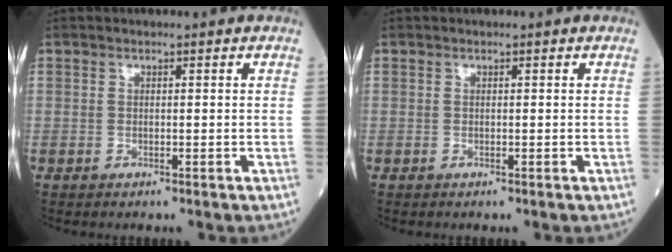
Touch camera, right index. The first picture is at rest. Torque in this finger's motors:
{"motor_torque": [0.00, 0.00, 0.00, 0.00]}